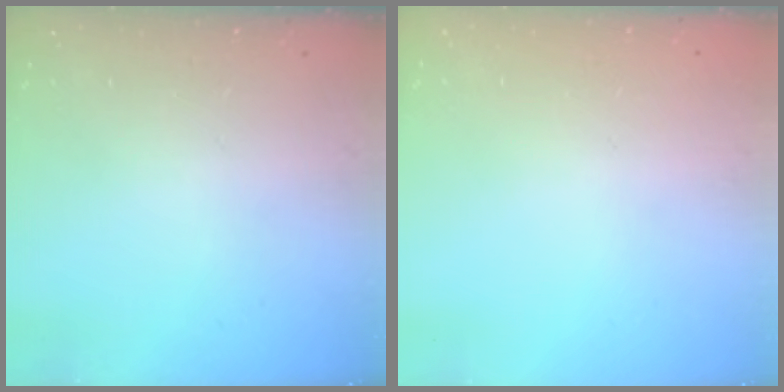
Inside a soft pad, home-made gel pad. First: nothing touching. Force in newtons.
{"total": 0.0}